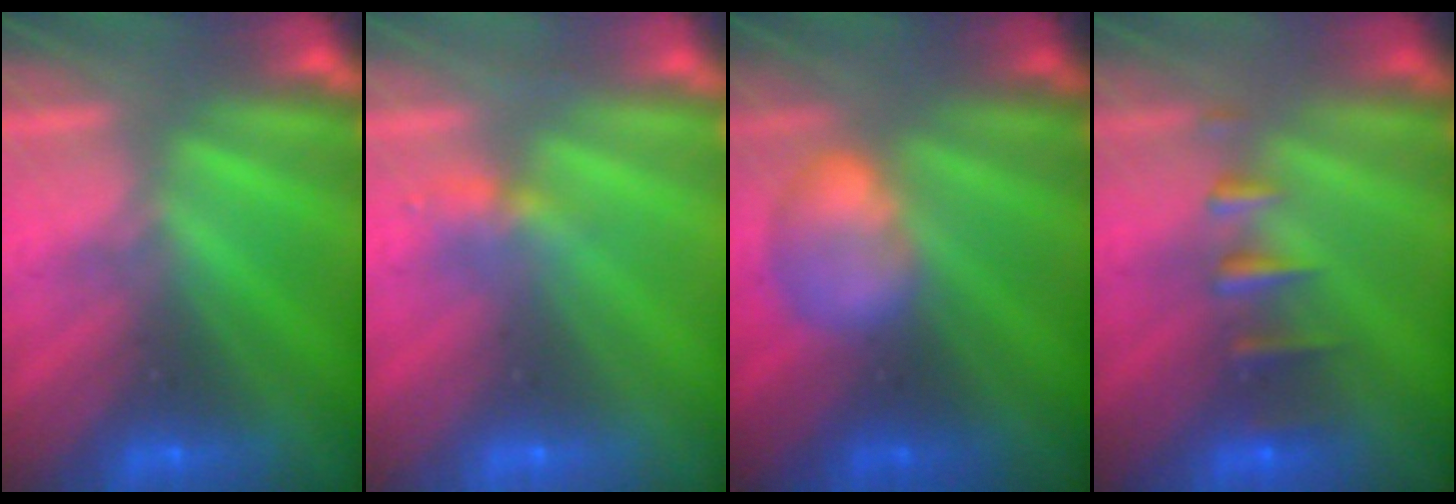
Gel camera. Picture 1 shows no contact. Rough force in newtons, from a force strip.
{"total": 2.2}
{"total": 2.6}
{"total": 2.4}